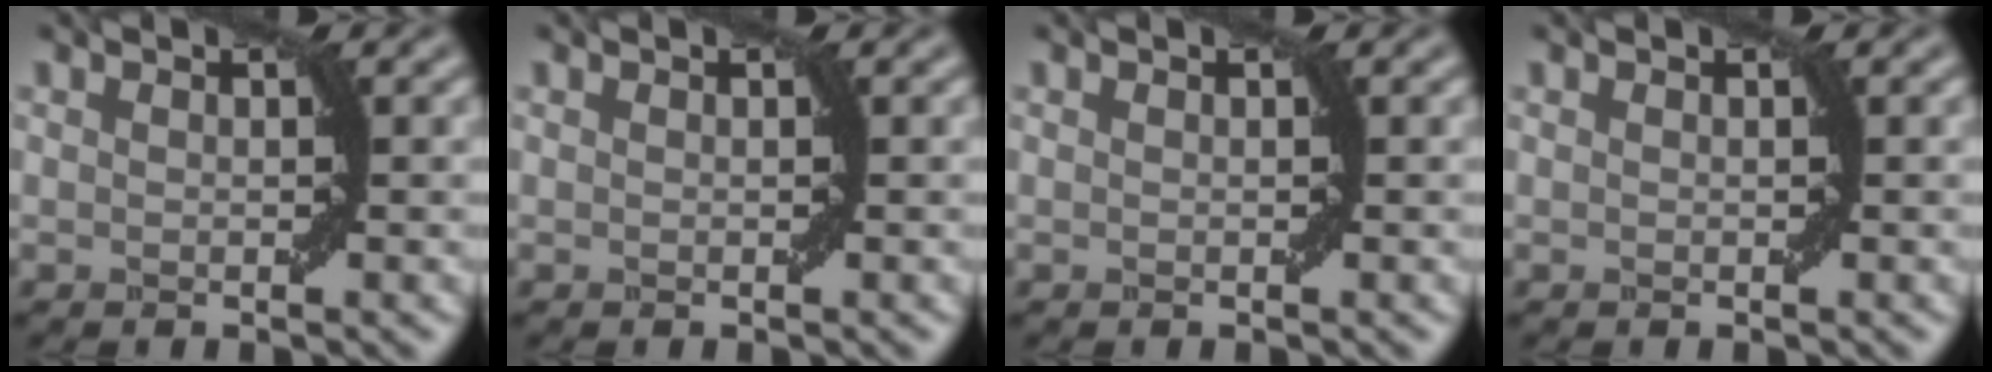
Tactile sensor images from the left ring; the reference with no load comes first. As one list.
[{"total": 0.0}, {"total": 0.0}, {"total": 0.0}]